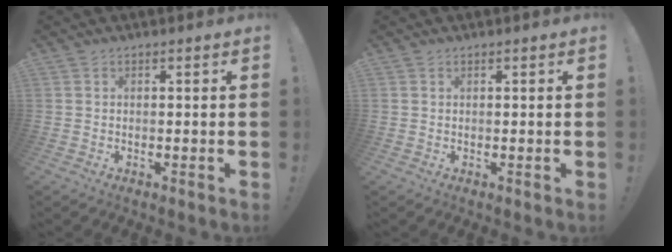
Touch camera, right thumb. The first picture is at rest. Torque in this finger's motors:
{"motor_torque": [0.06, -0.03, -0.02, 0.12, -0.04]}